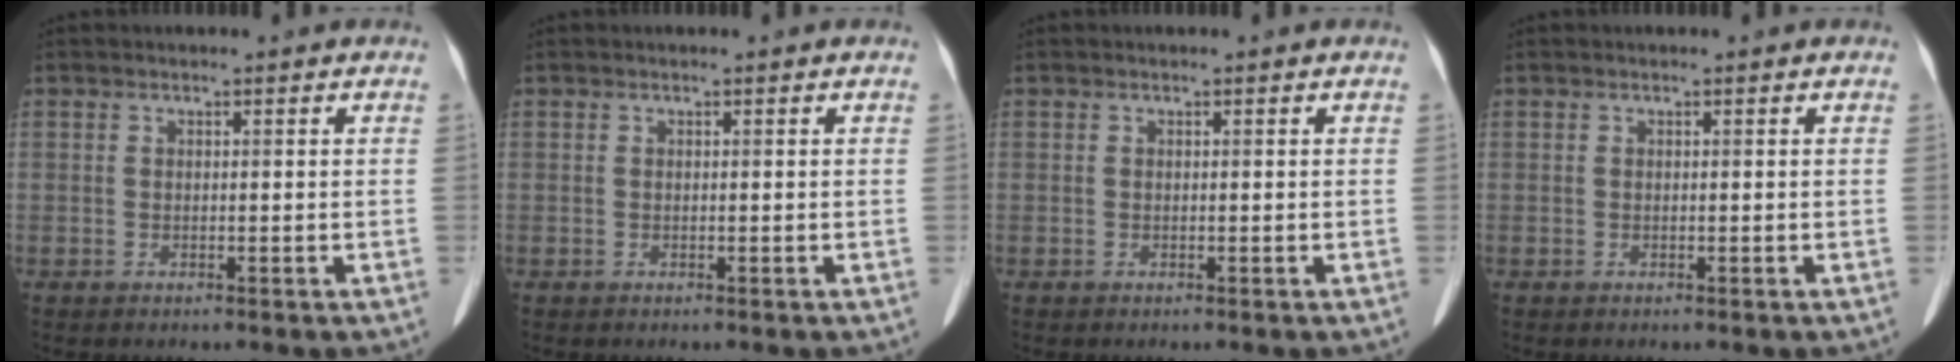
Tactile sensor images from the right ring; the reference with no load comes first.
{"total": 0.0}
{"total": 0.0}
{"total": 0.0}